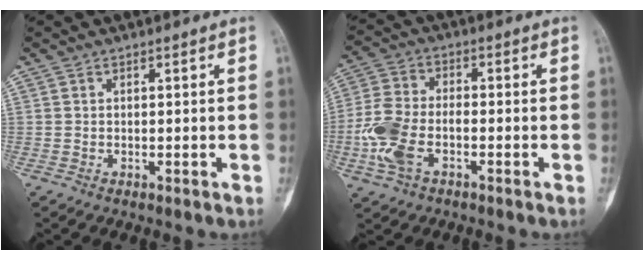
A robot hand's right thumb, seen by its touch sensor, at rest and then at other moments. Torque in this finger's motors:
{"motor_torque": [-0.07, 0.51, 0.14, -0.09, 0.12]}